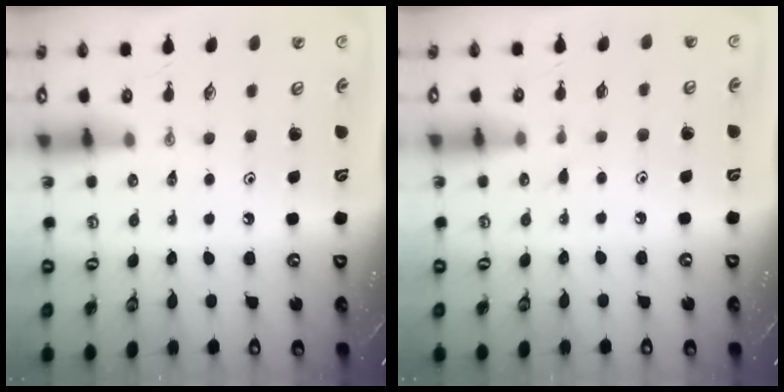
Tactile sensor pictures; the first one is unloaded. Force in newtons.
{"total": 4.5, "press": 4.5, "slide": 0.5}